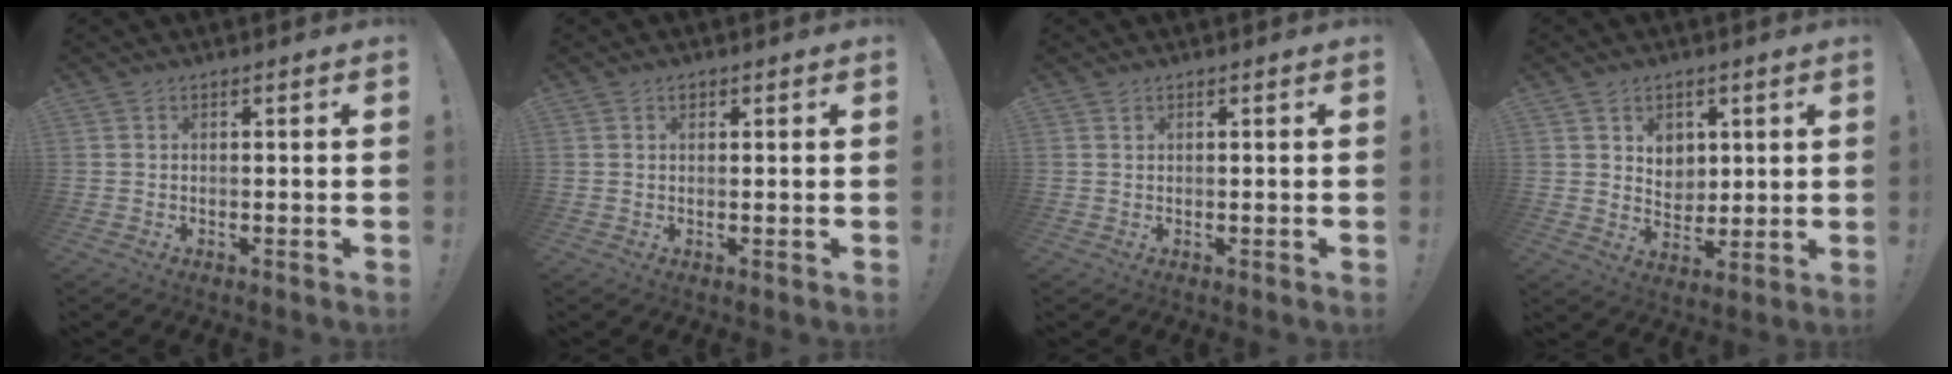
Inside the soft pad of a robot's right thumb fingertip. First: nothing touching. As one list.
[{"total": 0.7, "force": [0.2, 0.4, 0.5], "torque": [-0.008, 0.002, 0.002]}, {"total": 0.6, "force": [0.4, 0.4, 0.1], "torque": [0.001, -0.002, 0.008]}, {"total": 7.0, "force": [3.3, 6.0, 1.5], "torque": [-0.014, -0.027, 0.065]}]